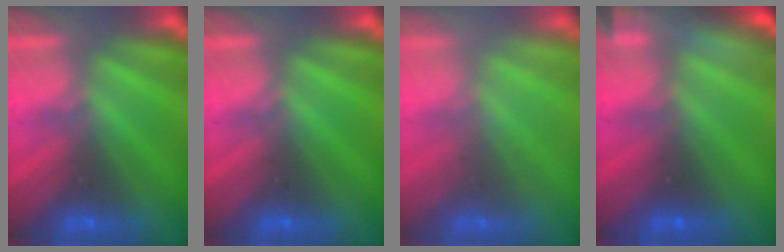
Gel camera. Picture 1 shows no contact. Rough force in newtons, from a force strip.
{"total": 0.0}
{"total": 2.2}
{"total": 7.1}